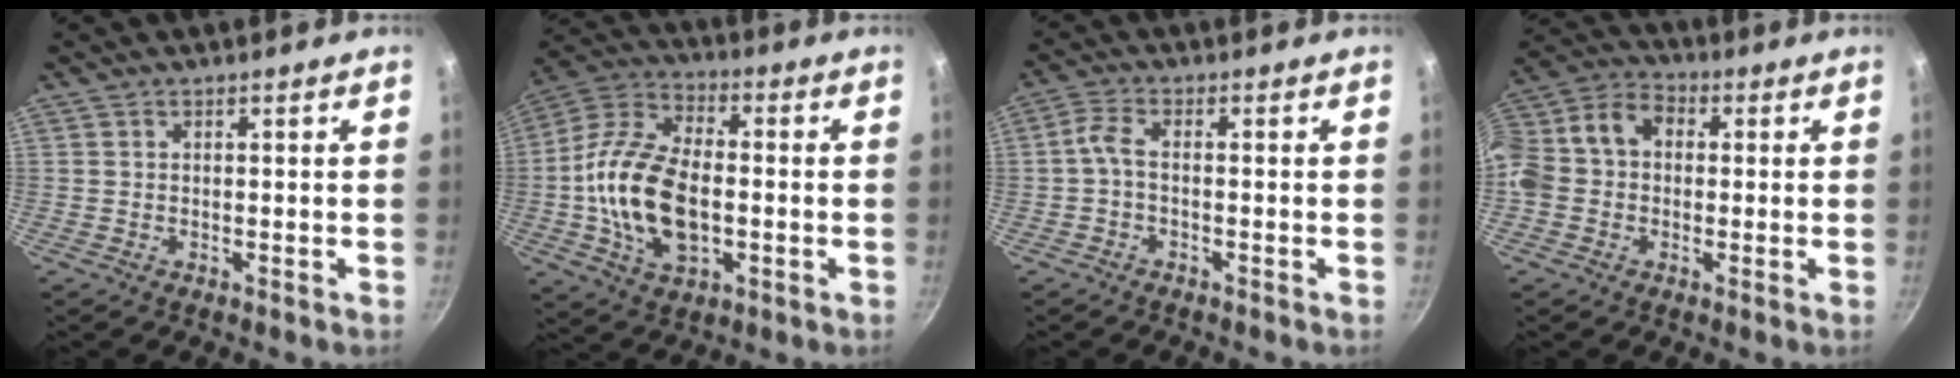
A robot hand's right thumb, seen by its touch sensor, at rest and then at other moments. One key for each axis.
{"total": 18.6, "fx": -2.0, "fy": 10.8, "fz": 15.0, "tx": -0.272, "ty": 0.028, "tz": -0.045}
{"total": 3.1, "fx": -1.0, "fy": 1.3, "fz": 2.7, "tx": -0.069, "ty": 0.013, "tz": -0.028}
{"total": 13.4, "fx": 0.2, "fy": 10.5, "fz": 8.2, "tx": -0.150, "ty": 0.047, "tz": -0.019}